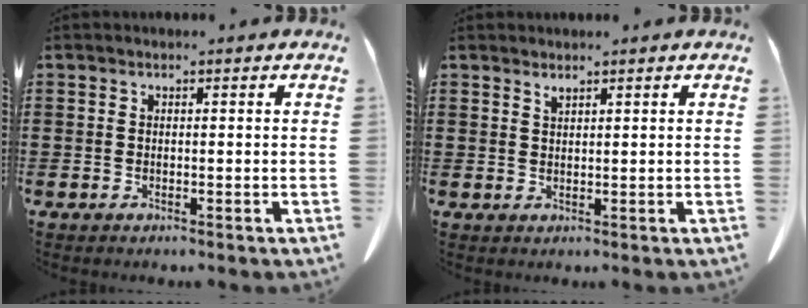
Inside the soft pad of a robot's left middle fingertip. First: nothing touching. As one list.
[{"total": 1.2, "force": [1.1, 0.0, 0.5], "torque": [-0.012, -0.004, 0.022]}]